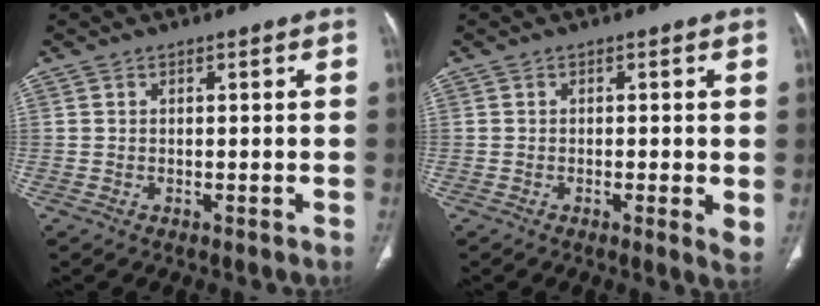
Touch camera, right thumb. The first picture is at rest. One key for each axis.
{"total": 3.4, "fx": -0.3, "fy": 0.8, "fz": 3.3, "tx": -0.052, "ty": -0.009, "tz": -0.008}